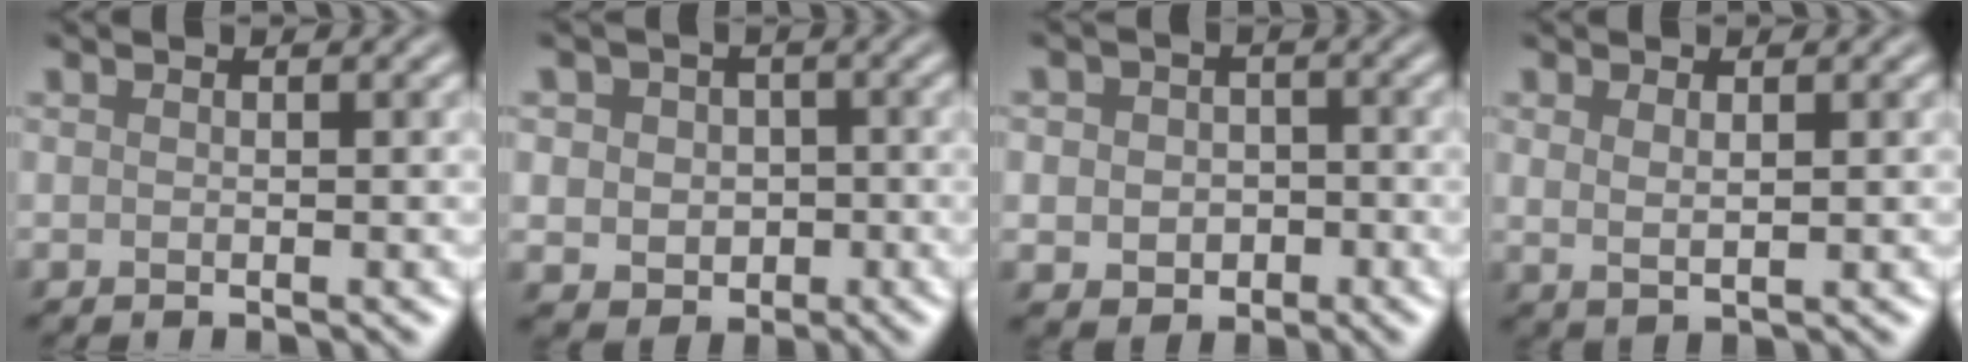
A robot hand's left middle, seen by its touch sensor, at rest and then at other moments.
{"total": 4.7, "force": [0.3, 4.1, 2.3], "torque": [-0.030, 0.016, -0.014]}
{"total": 4.2, "force": [-0.5, 3.6, 2.1], "torque": [-0.019, -0.002, -0.018]}
{"total": 1.5, "force": [0.7, 0.6, 1.2], "torque": [-0.024, -0.005, 0.017]}